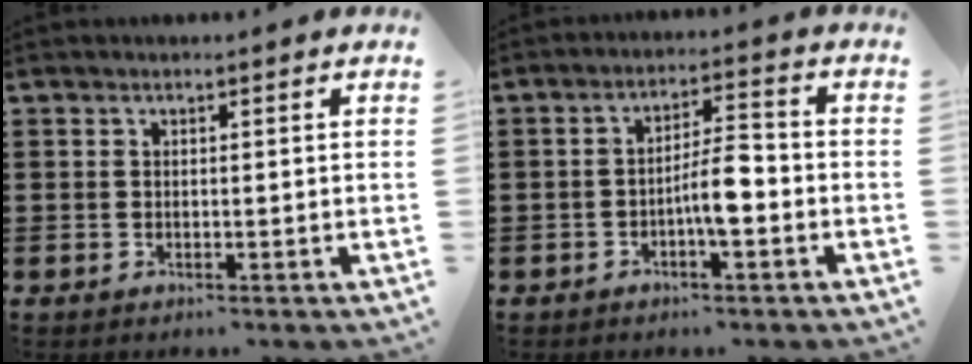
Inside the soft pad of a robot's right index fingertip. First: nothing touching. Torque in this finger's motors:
{"motor_torque": [1.42, 0.72, 0.86, 0.11]}